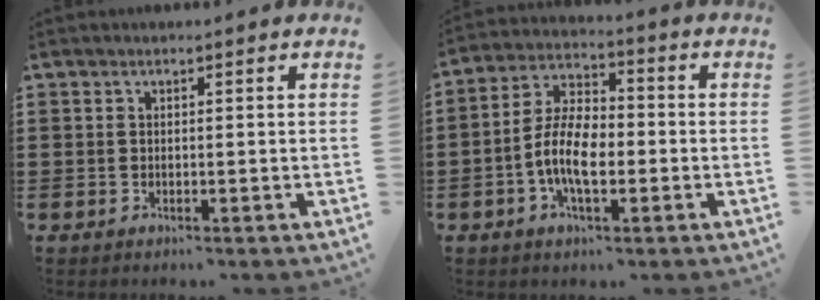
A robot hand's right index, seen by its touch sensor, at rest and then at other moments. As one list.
[{"total": 8.6, "force": [-2.2, 4.0, 7.2], "torque": [-0.164, -0.002, -0.048]}]